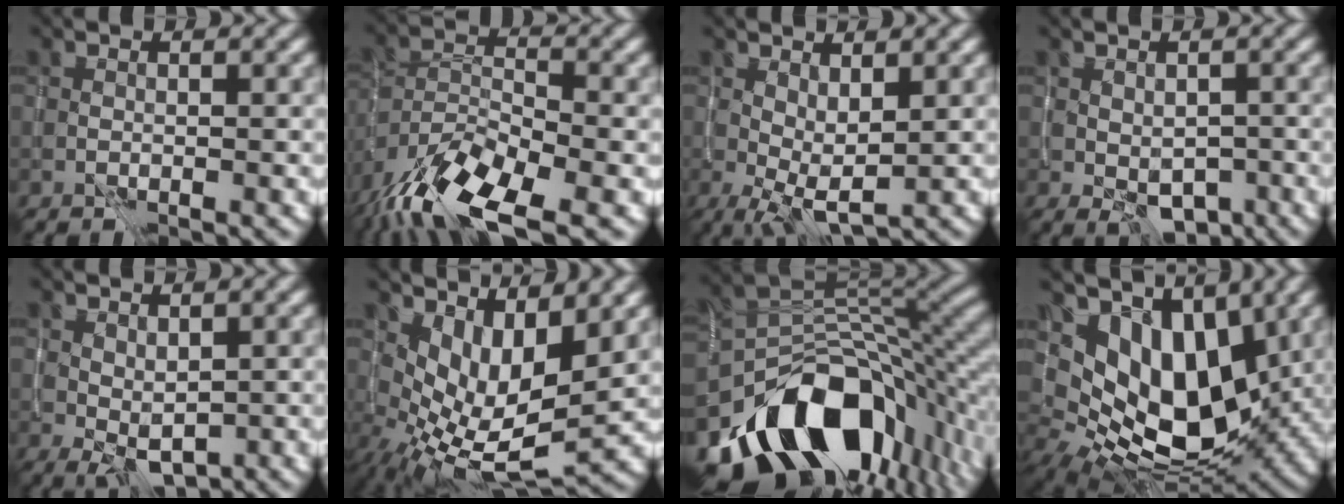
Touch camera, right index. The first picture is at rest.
{"total": 11.2, "force": [-7.8, 3.6, 7.2], "torque": [-0.135, -0.008, -0.148]}
{"total": 3.1, "force": [0.6, 1.2, 2.8], "torque": [-0.058, -0.005, 0.016]}
{"total": 4.0, "force": [-0.9, 2.6, 2.9], "torque": [-0.044, -0.011, -0.008]}
{"total": 2.5, "force": [0.2, 1.4, 2.1], "torque": [-0.034, -0.007, 0.009]}
{"total": 7.9, "force": [1.7, 3.5, 6.9], "torque": [-0.133, -0.020, 0.040]}
{"total": 15.1, "force": [-7.2, 9.1, 9.7], "torque": [-0.158, -0.004, -0.105]}
{"total": 11.0, "force": [3.4, 6.7, 8.0], "torque": [-0.142, -0.018, 0.064]}